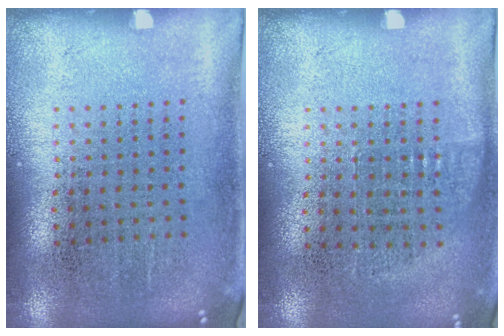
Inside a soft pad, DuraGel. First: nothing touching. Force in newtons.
{"total": 0.7, "press": 0.6, "slide": 0.3}